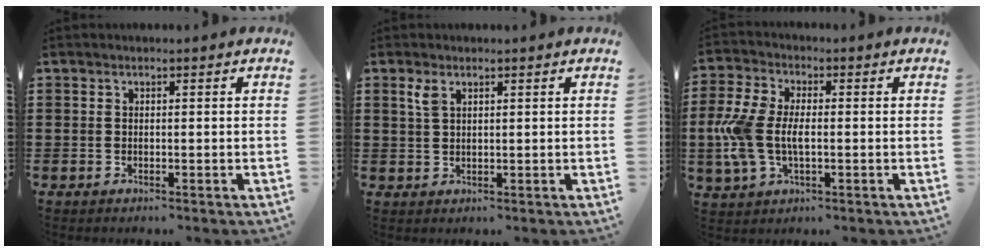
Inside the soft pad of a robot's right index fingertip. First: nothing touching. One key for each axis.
{"total": 2.1, "fx": 1.1, "fy": 1.0, "fz": 1.5, "tx": -0.034, "ty": 0.004, "tz": 0.020}
{"total": 8.0, "fx": -0.8, "fy": 4.5, "fz": 6.5, "tx": -0.172, "ty": -0.006, "tz": -0.026}